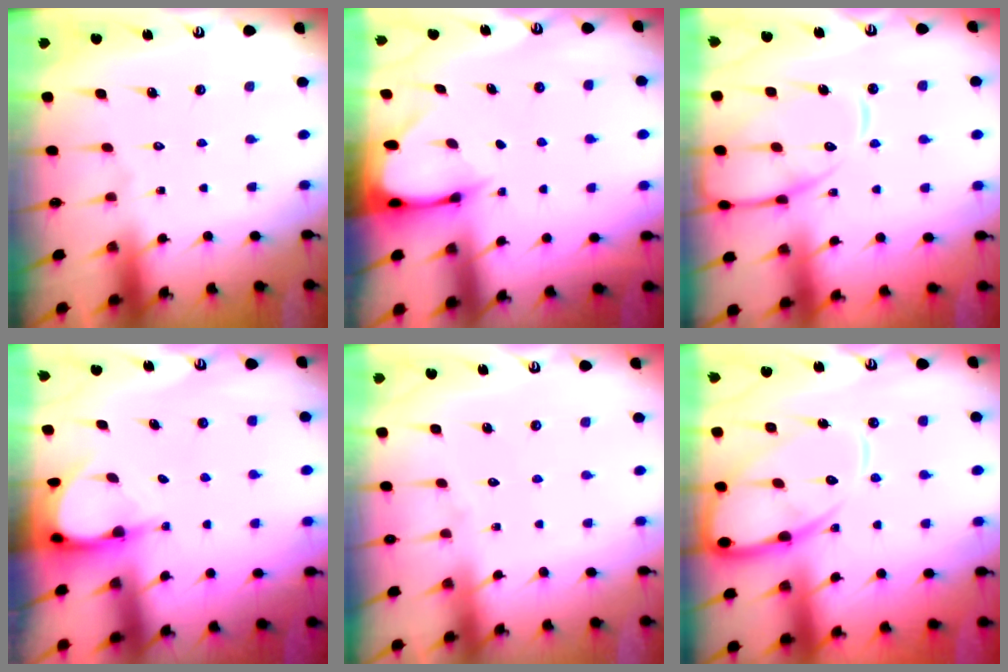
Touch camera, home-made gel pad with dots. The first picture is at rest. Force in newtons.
{"total": 2.4, "press": 2.4, "slide": 0.3}
{"total": 15.1, "press": 15.0, "slide": 1.4}
{"total": 3.9, "press": 3.9, "slide": 0.2}
{"total": 2.8, "press": 2.7, "slide": 0.4}
{"total": 14.2, "press": 14.1, "slide": 1.3}